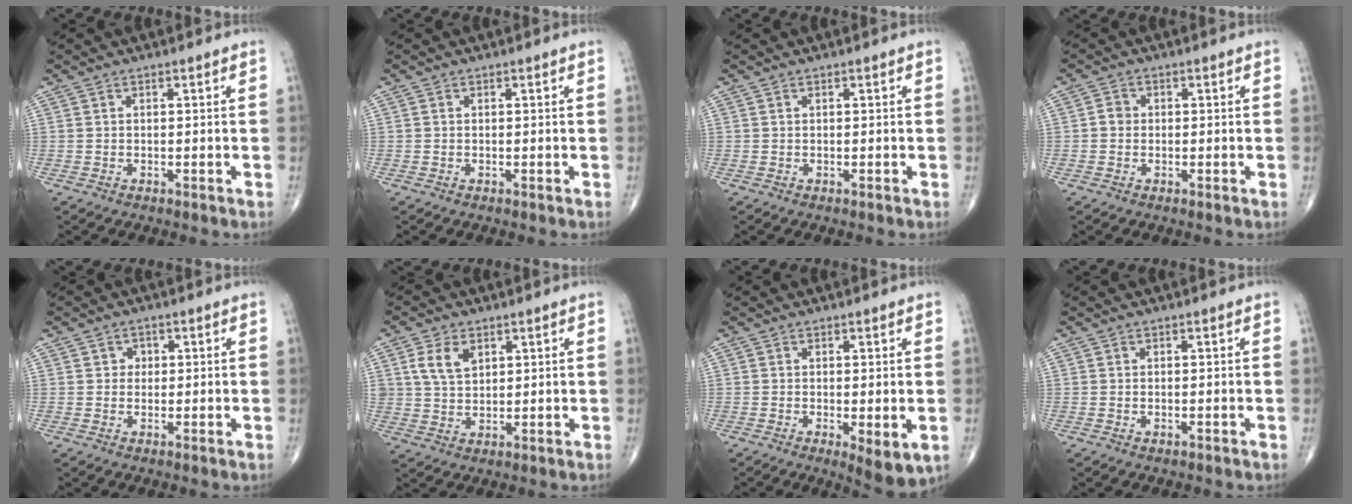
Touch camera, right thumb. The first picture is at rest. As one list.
[{"total": 0.0}, {"total": 0.0}, {"total": 2.0, "force": [-0.1, 1.8, 0.8], "torque": [-0.003, 0.005, -0.006]}, {"total": 2.1, "force": [0.4, 1.9, 0.7], "torque": [0.005, 0.002, 0.002]}, {"total": 6.2, "force": [2.6, 4.1, 3.9], "torque": [-0.060, -0.009, 0.054]}, {"total": 5.8, "force": [-1.3, 2.0, 5.3], "torque": [-0.078, -0.019, -0.015]}, {"total": 0.6, "force": [-0.2, 0.3, 0.5], "torque": [-0.009, 0.001, -0.001]}]